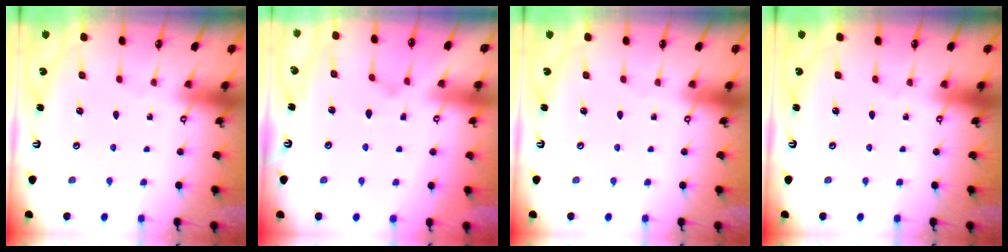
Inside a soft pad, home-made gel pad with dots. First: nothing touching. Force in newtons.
{"total": 2.9, "press": 2.8, "slide": 1.0}
{"total": 0.0}
{"total": 0.0}